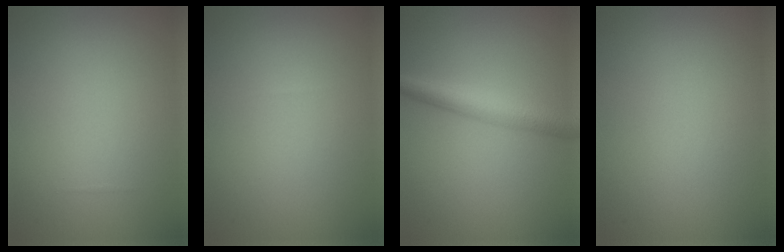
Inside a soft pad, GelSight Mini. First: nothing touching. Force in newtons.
{"total": 0.0}
{"total": 3.8, "press": 3.8, "slide": 0.1}
{"total": 0.0}